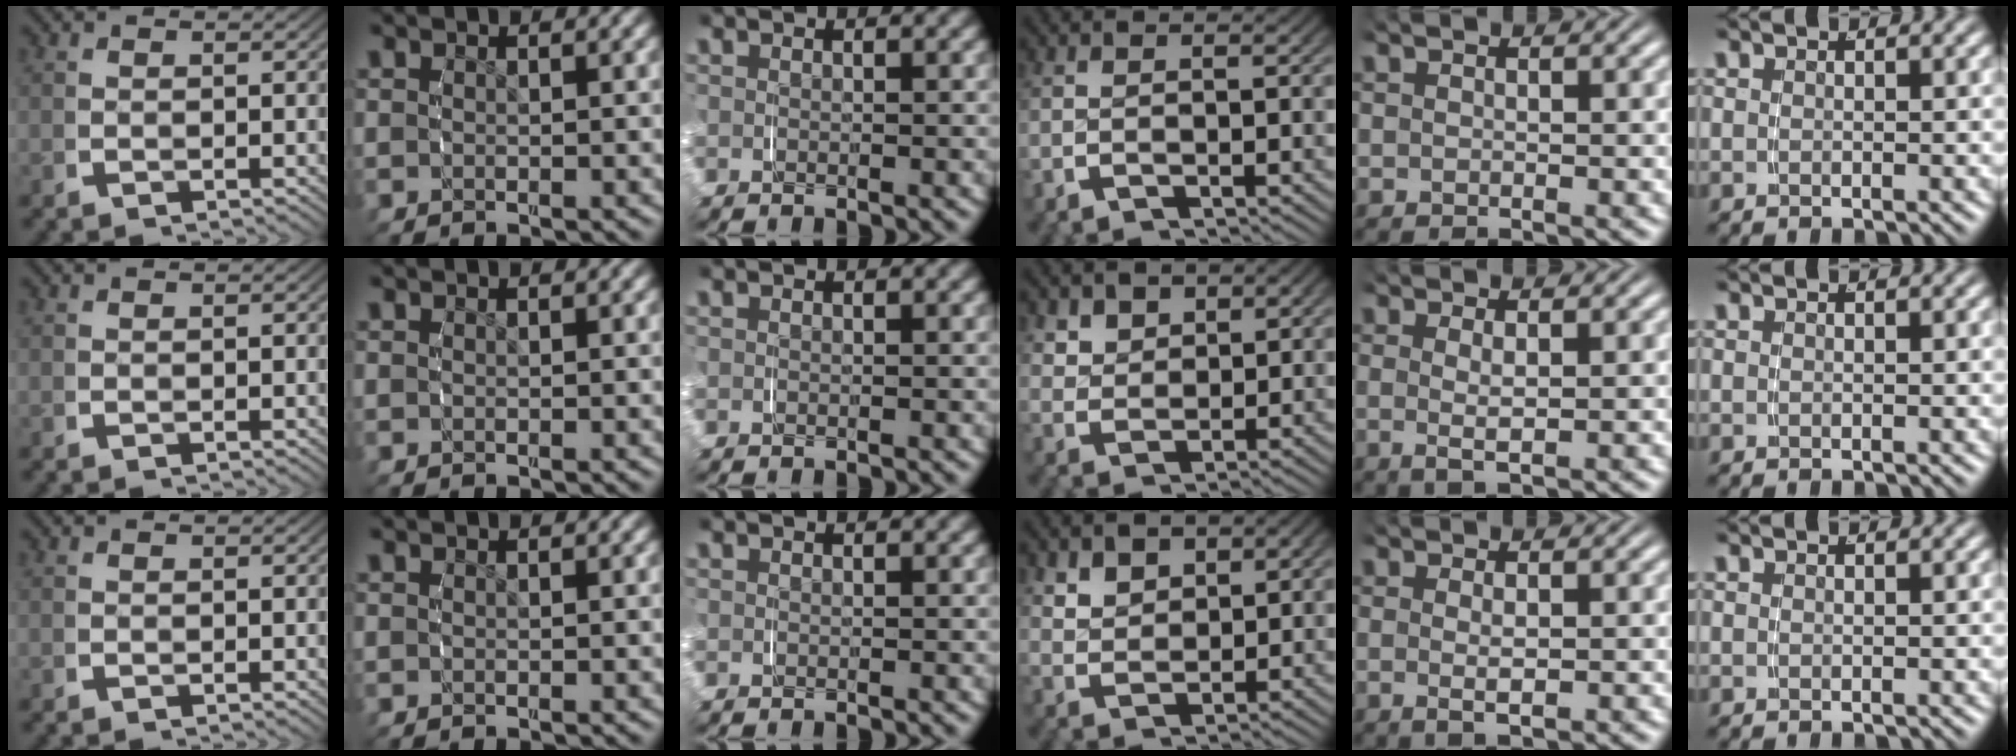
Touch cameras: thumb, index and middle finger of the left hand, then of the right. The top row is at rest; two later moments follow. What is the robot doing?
{"motion": "grasp_and_lifting", "object": "pen bag"}